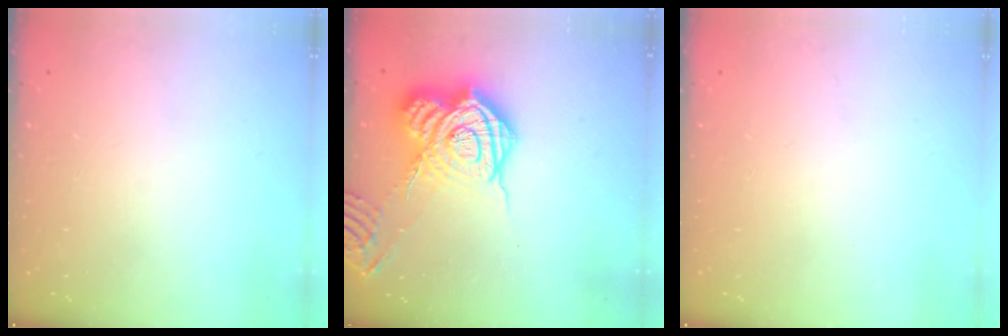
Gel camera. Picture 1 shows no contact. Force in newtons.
{"total": 18.8, "press": 18.7, "slide": 1.5}
{"total": 0.0}